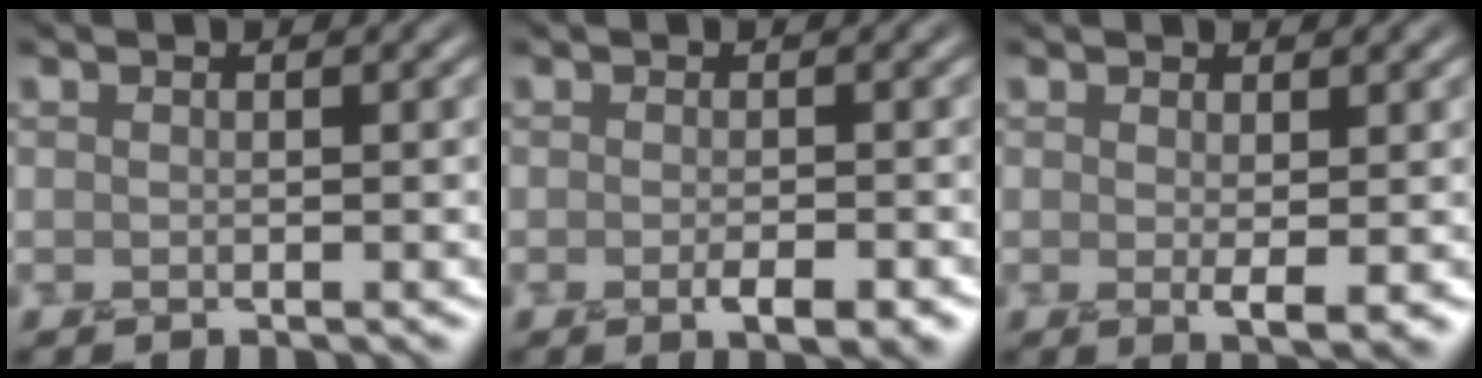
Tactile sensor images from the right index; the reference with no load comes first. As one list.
[{"total": 2.6, "force": [-1.2, 0.6, 2.2], "torque": [-0.033, -0.005, -0.017]}, {"total": 1.9, "force": [0.2, 0.3, 1.9], "torque": [-0.030, -0.010, 0.007]}]